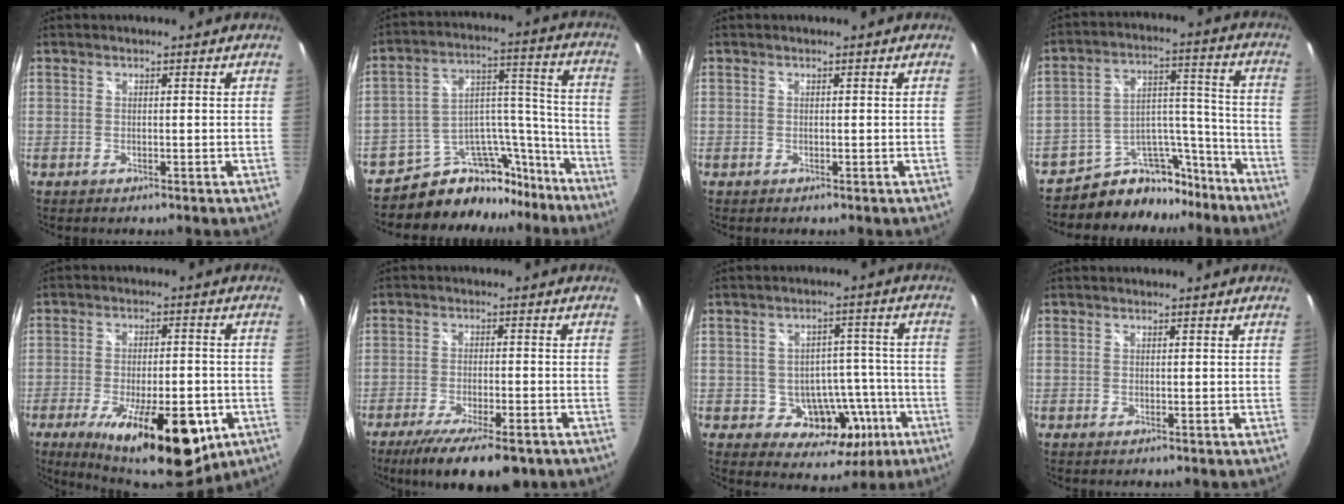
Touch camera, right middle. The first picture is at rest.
{"total": 15.7, "force": [-13.5, 7.3, 3.2], "torque": [-0.047, 0.076, -0.200]}
{"total": 0.0}
{"total": 13.8, "force": [-11.5, 6.8, 3.1], "torque": [-0.048, 0.064, -0.168]}
{"total": 19.6, "force": [-9.5, 7.7, 15.3], "torque": [-0.255, -0.037, -0.126]}
{"total": 13.4, "force": [-9.6, 3.7, 8.5], "torque": [-0.171, -0.040, -0.150]}
{"total": 10.0, "force": [-3.9, 7.9, 4.7], "torque": [-0.072, 0.025, -0.034]}
{"total": 0.0}